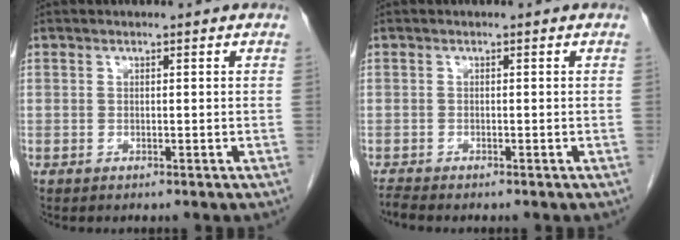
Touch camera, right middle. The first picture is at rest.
{"total": 1.2, "force": [-1.2, -0.3, 0.1], "torque": [-0.012, -0.007, -0.024]}